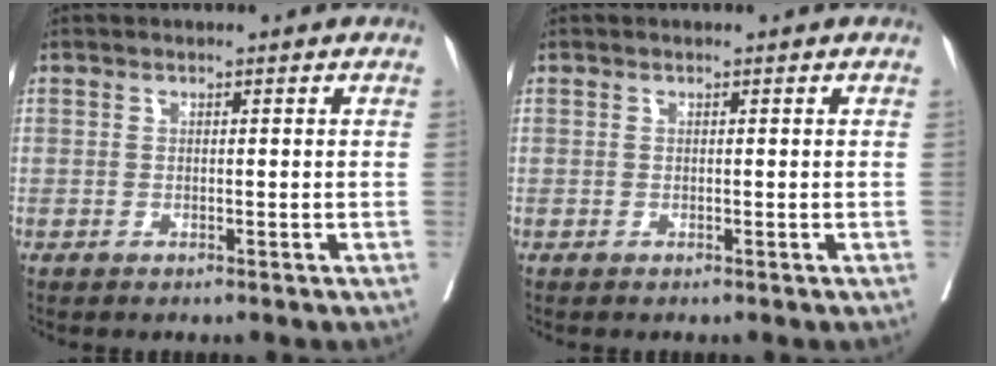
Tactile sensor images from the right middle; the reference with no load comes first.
{"total": 0.0}